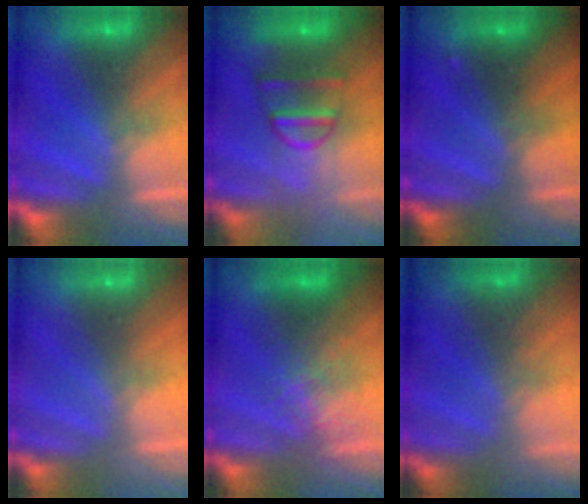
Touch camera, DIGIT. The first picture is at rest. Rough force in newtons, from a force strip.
{"total": 5.9}
{"total": 2.7}
{"total": 2.8}
{"total": 2.6}
{"total": 8.2}